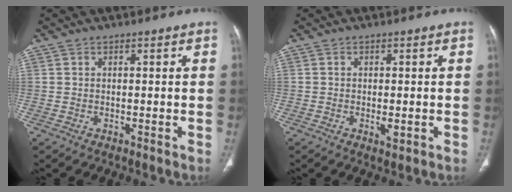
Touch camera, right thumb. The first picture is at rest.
{"total": 1.8, "force": [-0.5, 0.8, 1.6], "torque": [-0.023, -0.002, -0.007]}